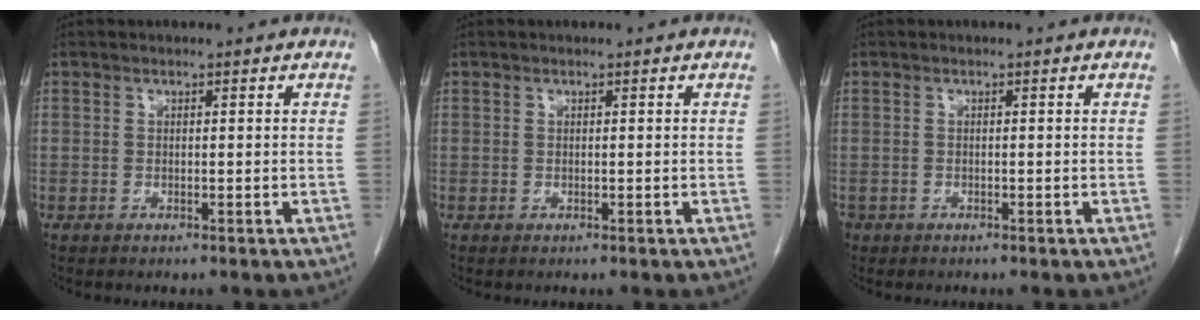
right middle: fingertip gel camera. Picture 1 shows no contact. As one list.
[{"total": 0.0}, {"total": 1.2, "force": [-0.7, 0.9, 0.2], "torque": [-0.009, 0.002, -0.011]}]